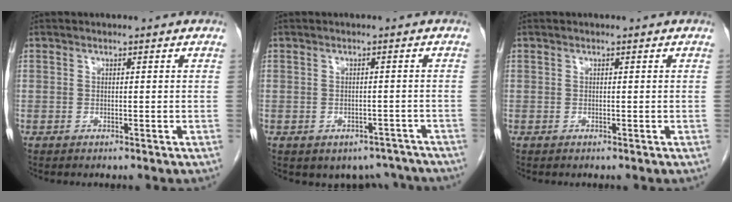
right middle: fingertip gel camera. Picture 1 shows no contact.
{"total": 5.8, "force": [-4.8, 3.3, 0.4], "torque": [0.015, 0.016, -0.054]}
{"total": 0.0}